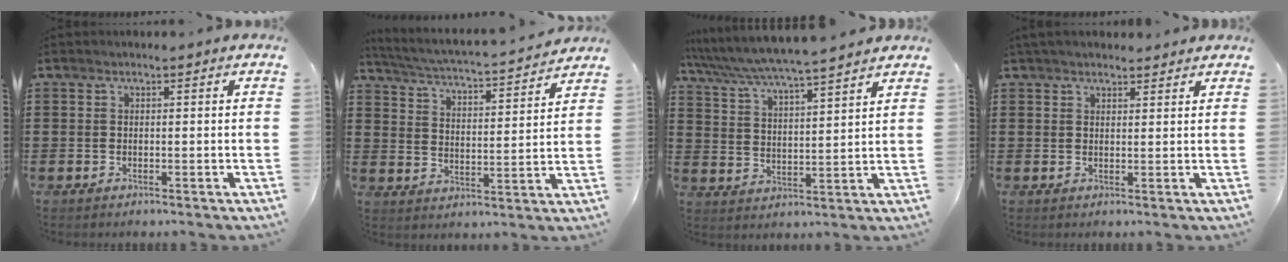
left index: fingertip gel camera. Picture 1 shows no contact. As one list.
[{"total": 3.5, "force": [3.3, -0.2, 1.1], "torque": [-0.042, -0.031, 0.046]}, {"total": 5.1, "force": [4.8, -0.4, 1.8], "torque": [-0.057, -0.034, 0.077]}, {"total": 2.4, "force": [2.2, 0.6, 0.7], "torque": [-0.019, 0.002, 0.042]}]